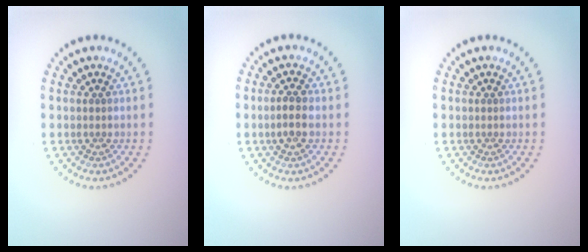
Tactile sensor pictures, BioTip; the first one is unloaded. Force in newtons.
{"total": 1.5, "press": 1.4, "slide": 0.5}
{"total": 0.0}